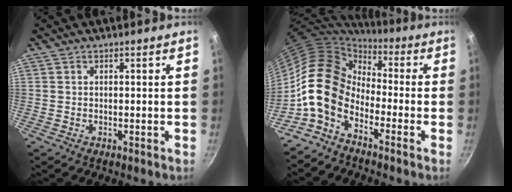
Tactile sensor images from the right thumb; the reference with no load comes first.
{"total": 12.6, "force": [-4.7, 8.5, 8.0], "torque": [-0.123, 0.046, -0.117]}